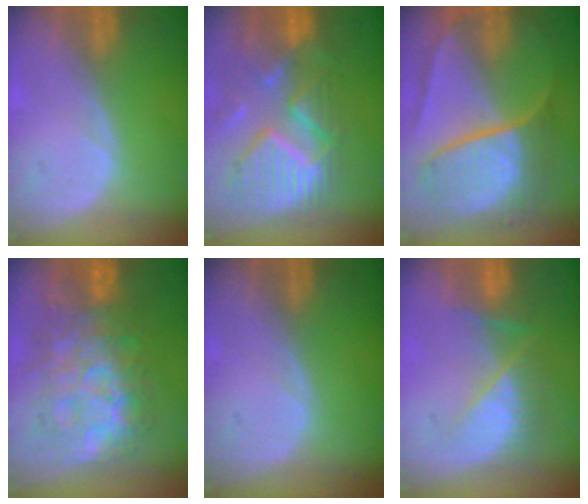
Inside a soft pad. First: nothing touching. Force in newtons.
{"total": 12.0, "press": 10.5, "slide": 5.8}
{"total": 10.4, "press": 10.3, "slide": 1.1}
{"total": 12.1, "press": 12.0, "slide": 1.2}
{"total": 0.0}
{"total": 7.8, "press": 7.2, "slide": 3.1}